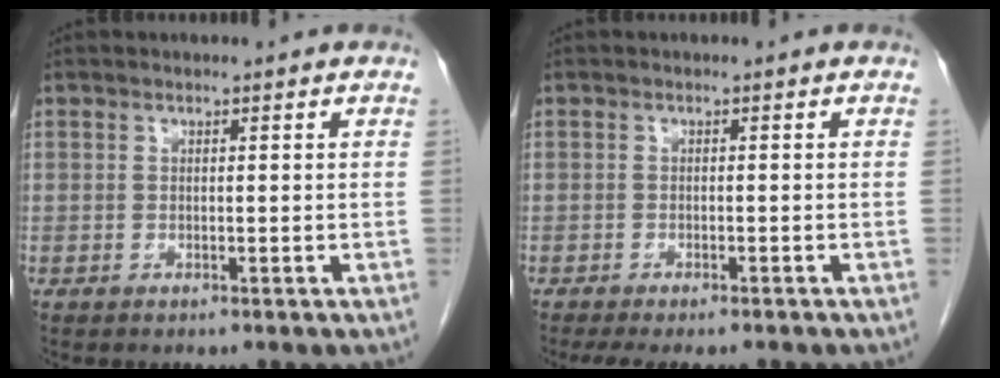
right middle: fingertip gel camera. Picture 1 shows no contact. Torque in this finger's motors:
{"motor_torque": [0.37, -0.27, 0.12, 0.01]}